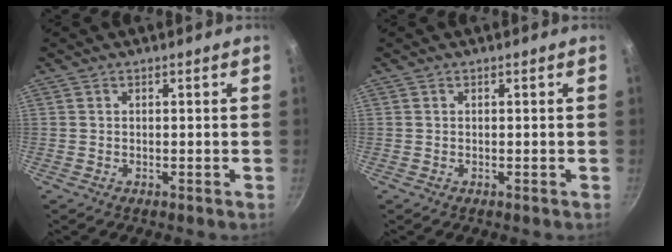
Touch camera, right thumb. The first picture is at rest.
{"total": 0.0}